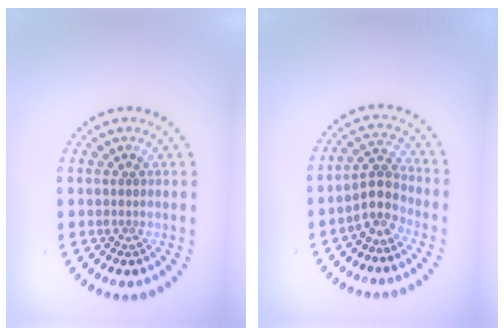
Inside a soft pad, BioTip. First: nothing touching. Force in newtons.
{"total": 2.8, "press": 2.2, "slide": 1.7}